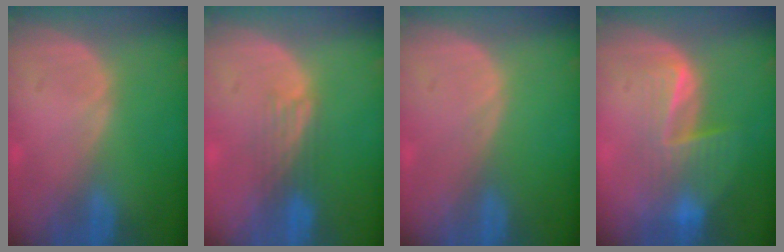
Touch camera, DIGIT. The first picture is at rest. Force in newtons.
{"total": 3.9, "press": 3.1, "slide": 2.3}
{"total": 0.0}
{"total": 6.8, "press": 6.3, "slide": 2.4}